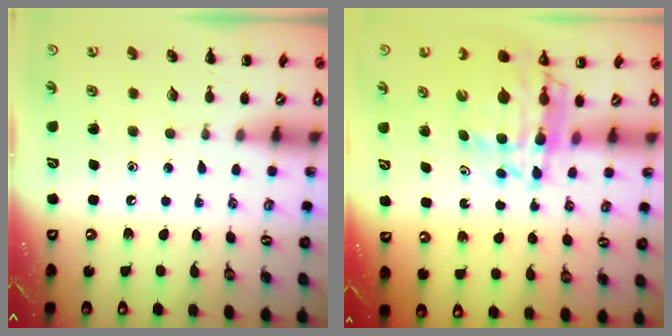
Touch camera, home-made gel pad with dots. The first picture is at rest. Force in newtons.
{"total": 12.8, "press": 12.2, "slide": 3.8}